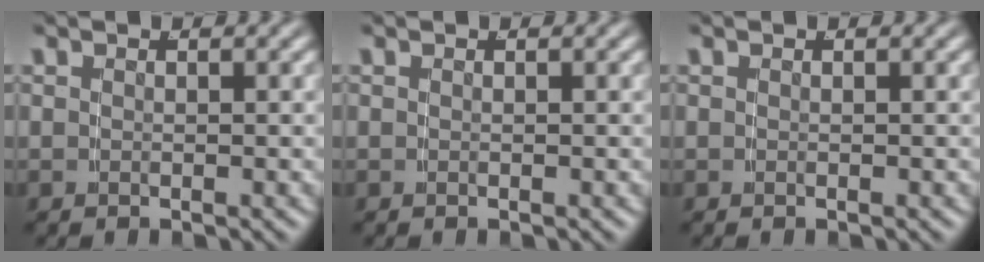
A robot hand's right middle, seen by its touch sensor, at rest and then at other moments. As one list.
[{"total": 0.0}, {"total": 0.0}]